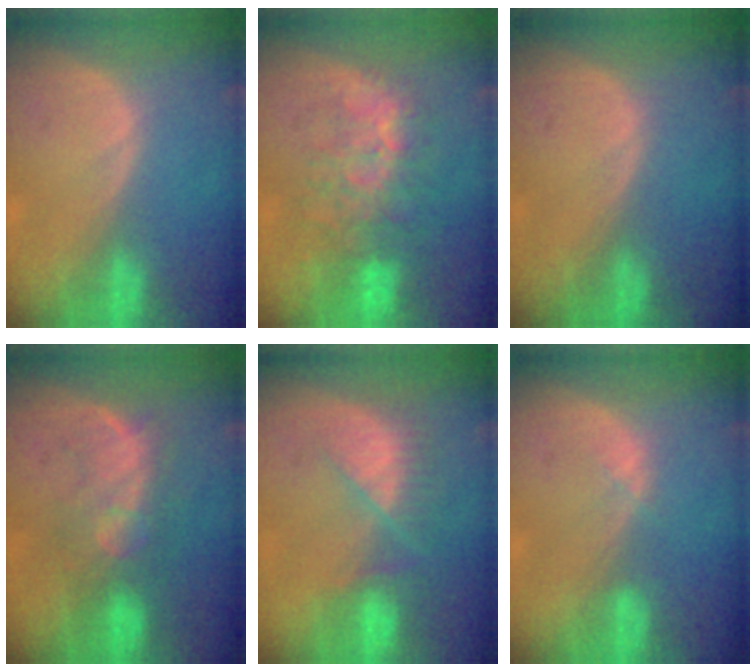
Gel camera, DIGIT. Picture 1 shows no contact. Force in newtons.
{"total": 9.3, "press": 8.4, "slide": 4.1}
{"total": 0.0}
{"total": 7.6, "press": 7.3, "slide": 2.1}
{"total": 7.5, "press": 6.7, "slide": 3.4}
{"total": 0.9, "press": 0.9, "slide": 0.3}